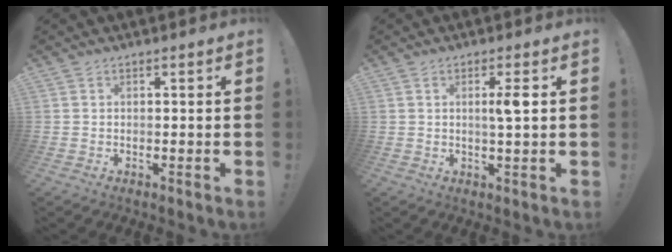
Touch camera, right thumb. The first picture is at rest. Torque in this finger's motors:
{"motor_torque": [-0.32, 0.35, 0.60, -0.03, 0.29]}